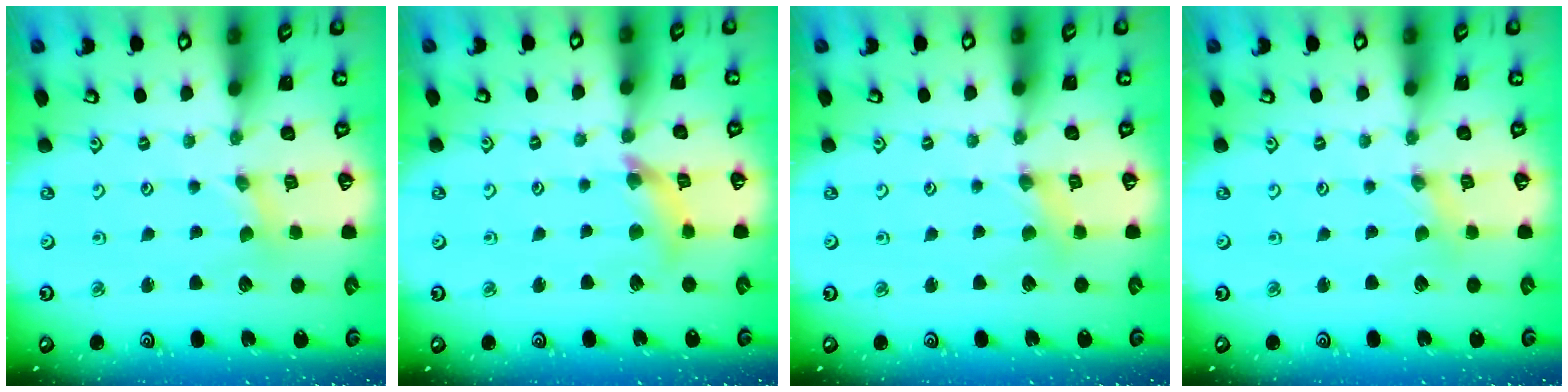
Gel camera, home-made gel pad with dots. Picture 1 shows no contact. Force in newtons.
{"total": 8.7, "press": 8.6, "slide": 1.1}
{"total": 2.5, "press": 2.5, "slide": 0.3}
{"total": 0.0}